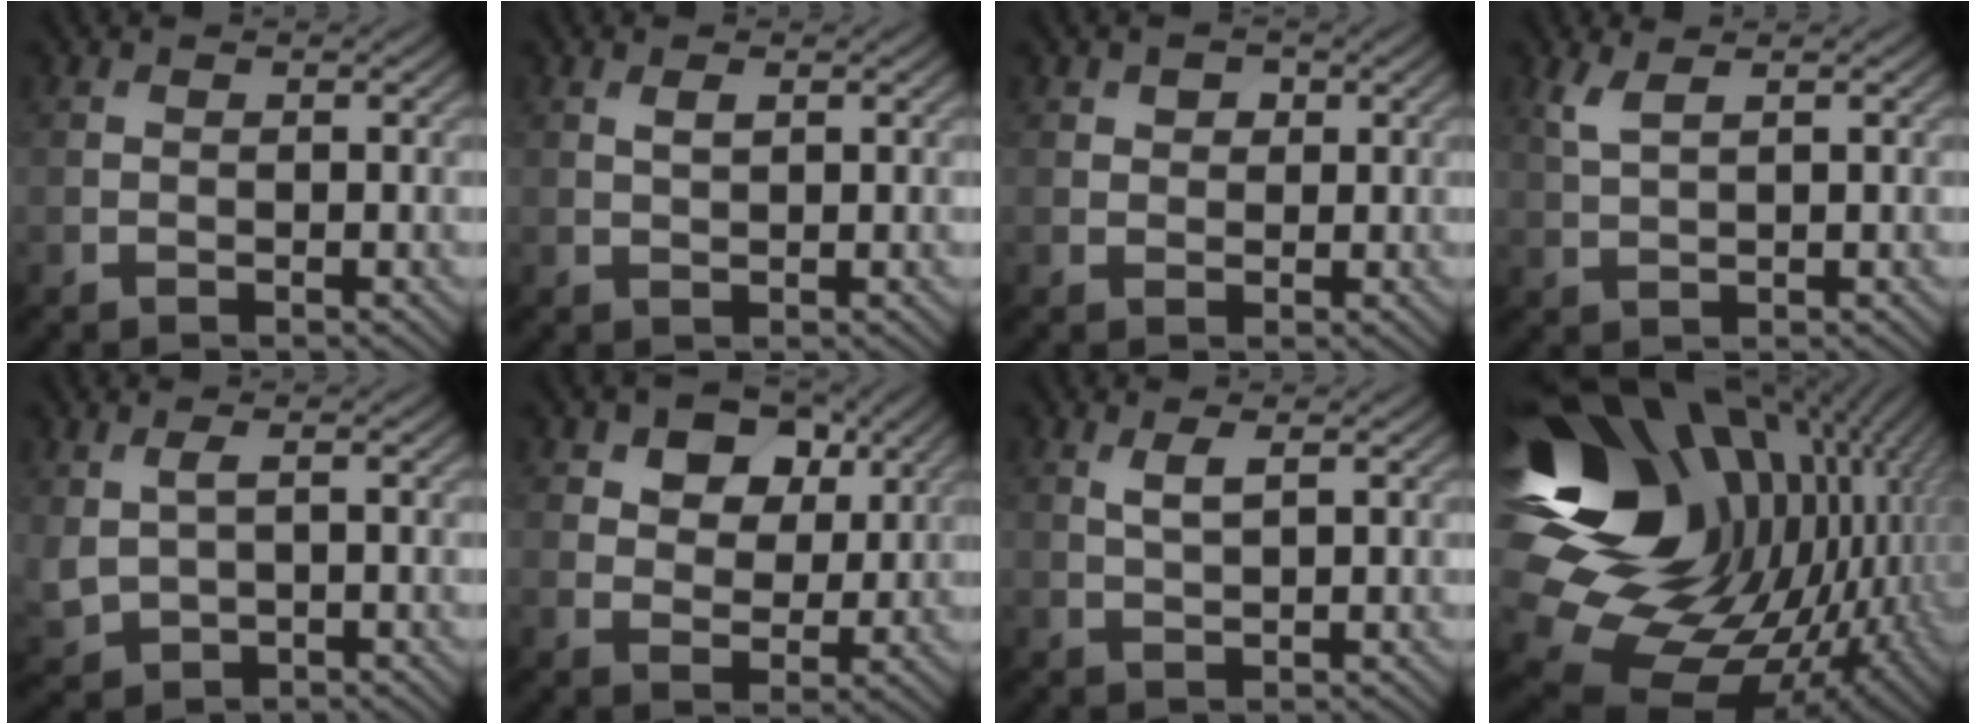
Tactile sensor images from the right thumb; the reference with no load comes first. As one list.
[{"total": 1.2, "force": [0.6, 0.4, 1.0], "torque": [-0.022, -0.001, 0.013]}, {"total": 2.0, "force": [0.9, 1.5, 0.9], "torque": [-0.013, 0.000, 0.013]}, {"total": 2.5, "force": [1.5, 0.6, 1.9], "torque": [-0.049, 0.004, 0.032]}, {"total": 3.6, "force": [0.8, 2.0, 2.9], "torque": [-0.079, -0.007, 0.023]}, {"total": 7.8, "force": [3.8, 5.1, 4.4], "torque": [-0.077, -0.007, 0.057]}, {"total": 2.1, "force": [1.0, 0.4, 1.8], "torque": [-0.042, 0.000, 0.022]}, {"total": 21.5, "force": [1.7, 16.0, 14.3], "torque": [-0.337, -0.033, 0.071]}]